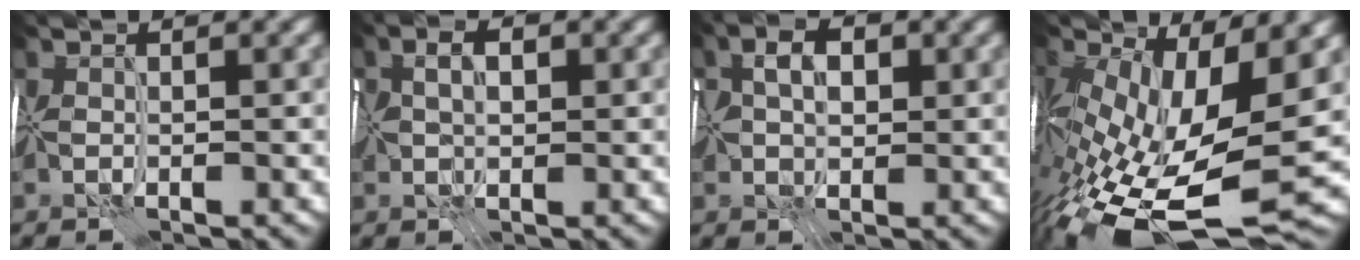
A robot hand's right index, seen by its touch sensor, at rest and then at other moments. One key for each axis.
{"total": 3.2, "fx": 0.7, "fy": 2.1, "fz": 2.3, "tx": -0.039, "ty": 0.011, "tz": 0.010}
{"total": 4.1, "fx": 0.7, "fy": 2.8, "fz": 2.8, "tx": -0.046, "ty": 0.007, "tz": 0.007}
{"total": 14.6, "fx": -3.5, "fy": 6.5, "fz": 12.6, "tx": -0.256, "ty": -0.038, "tz": -0.050}